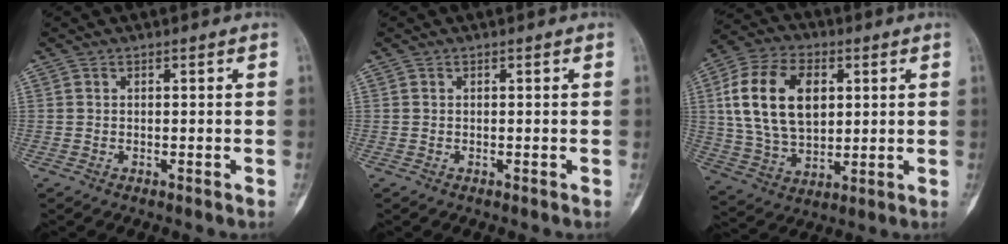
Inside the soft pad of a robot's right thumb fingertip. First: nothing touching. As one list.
[{"total": 0.0}, {"total": 17.7, "force": [3.9, 11.3, 13.0], "torque": [-0.221, -0.002, 0.076]}]